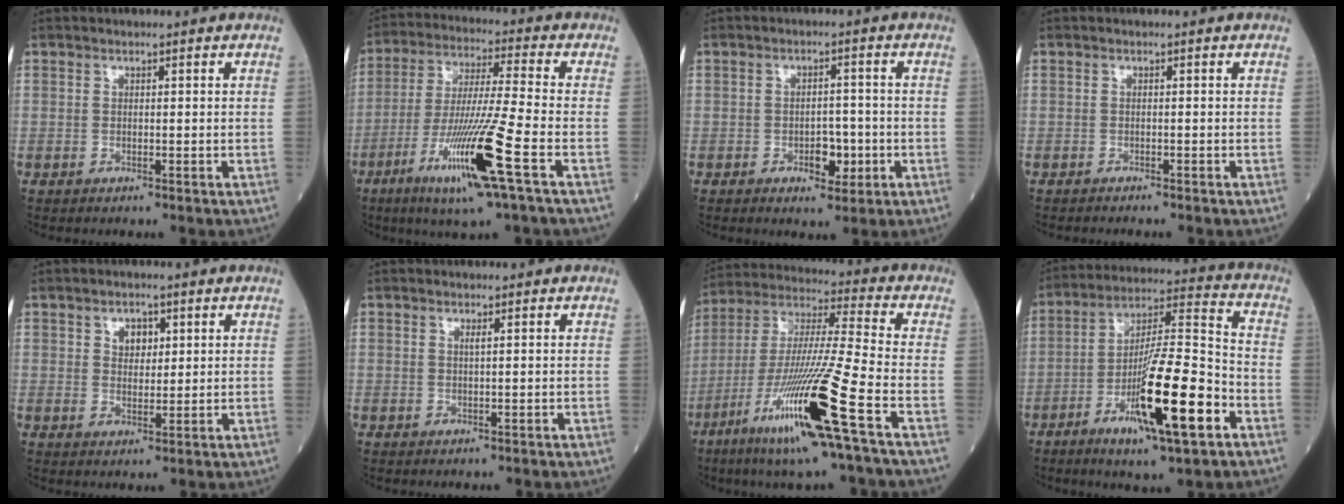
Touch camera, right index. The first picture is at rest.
{"total": 15.0, "force": [-6.4, -0.8, 13.5], "torque": [-0.273, -0.025, -0.117]}
{"total": 4.1, "force": [-1.4, 2.2, 3.2], "torque": [-0.044, 0.004, -0.013]}
{"total": 1.1, "force": [-1.0, -0.1, 0.4], "torque": [-0.006, 0.000, -0.012]}
{"total": 3.1, "force": [1.4, 2.0, 1.9], "torque": [-0.027, 0.004, 0.026]}
{"total": 0.6, "force": [0.3, -0.1, 0.5], "torque": [-0.015, 0.000, 0.009]}
{"total": 19.1, "force": [-8.7, -1.0, 16.9], "torque": [-0.357, -0.041, -0.167]}
{"total": 17.0, "force": [-6.9, 1.6, 15.4], "torque": [-0.274, -0.015, -0.116]}